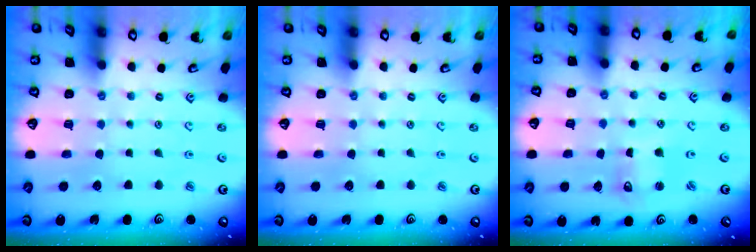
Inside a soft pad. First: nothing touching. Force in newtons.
{"total": 0.0}
{"total": 2.6, "press": 2.6, "slide": 0.2}